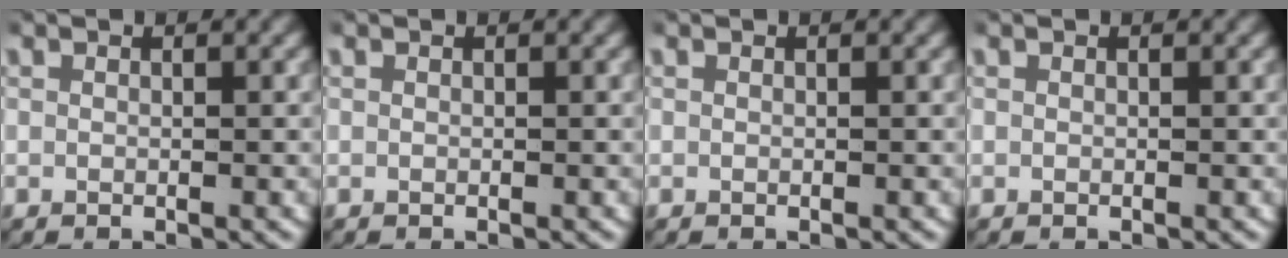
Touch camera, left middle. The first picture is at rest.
{"total": 0.0}
{"total": 0.0}
{"total": 0.0}